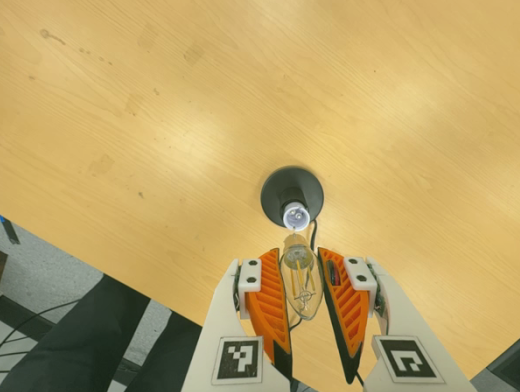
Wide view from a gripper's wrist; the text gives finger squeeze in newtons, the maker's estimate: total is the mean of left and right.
{"total": 12.4, "left": 13.0, "right": 11.9}